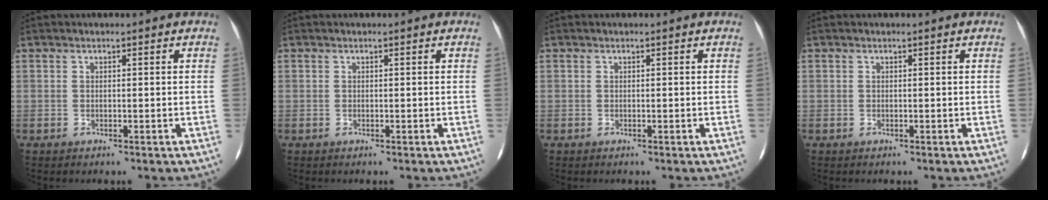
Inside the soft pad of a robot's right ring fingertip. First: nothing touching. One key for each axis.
{"total": 0.0}
{"total": 0.0}
{"total": 0.0}